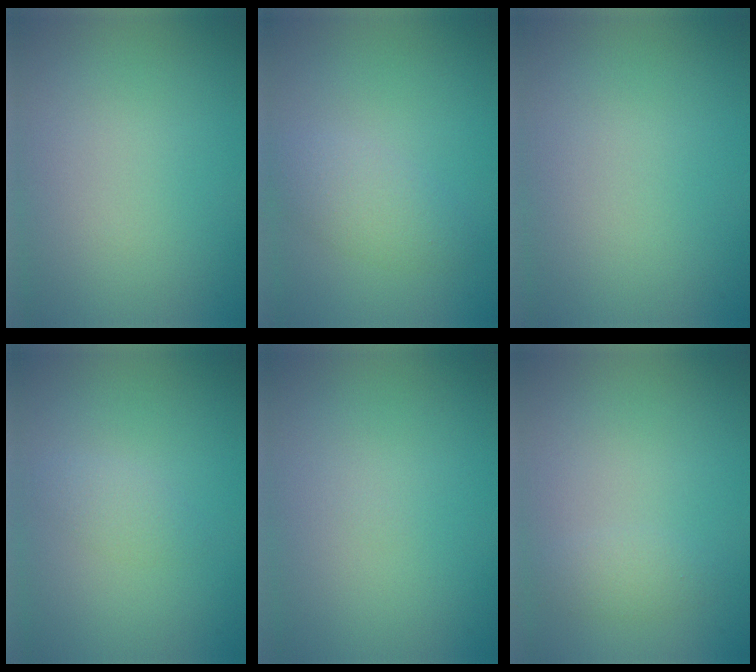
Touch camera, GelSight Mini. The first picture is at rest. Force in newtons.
{"total": 2.3, "press": 2.3, "slide": 0.1}
{"total": 0.0}
{"total": 1.2, "press": 1.2, "slide": 0.1}
{"total": 0.0}
{"total": 1.2, "press": 1.2, "slide": 0.1}